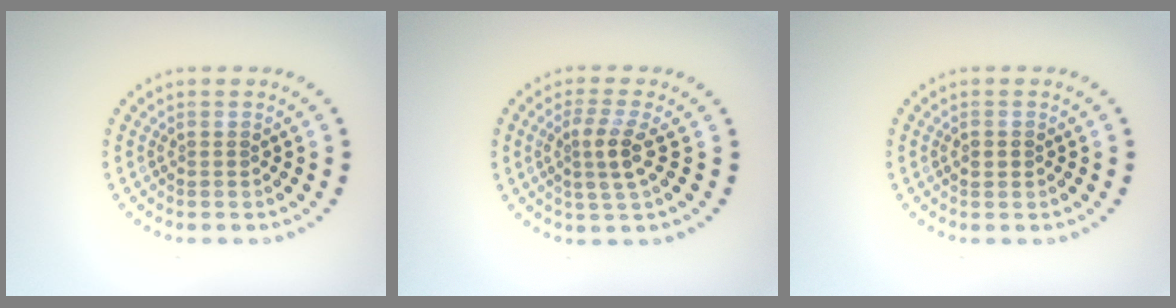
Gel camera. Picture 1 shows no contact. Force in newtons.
{"total": 2.7, "press": 2.3, "slide": 1.4}
{"total": 1.3, "press": 1.3, "slide": 0.0}